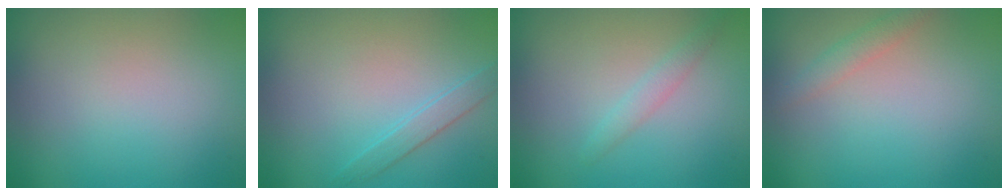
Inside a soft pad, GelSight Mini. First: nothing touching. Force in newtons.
{"total": 1.6, "press": 1.6, "slide": 0.0}
{"total": 1.5, "press": 1.5, "slide": 0.1}
{"total": 1.5, "press": 1.5, "slide": 0.1}